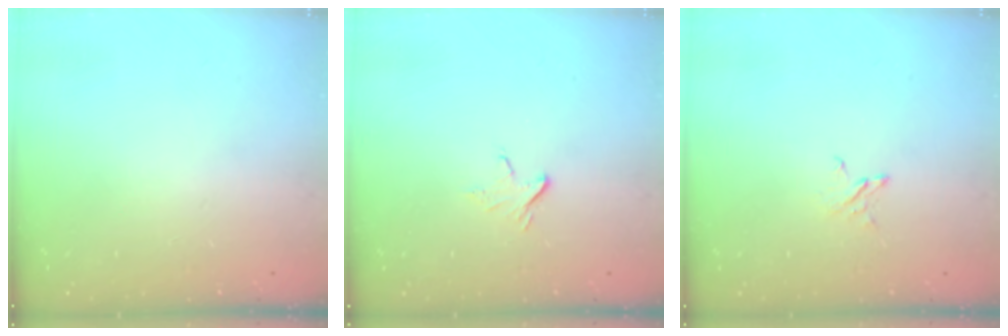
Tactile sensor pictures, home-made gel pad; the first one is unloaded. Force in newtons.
{"total": 3.4, "press": 3.4, "slide": 0.3}
{"total": 2.7, "press": 2.7, "slide": 0.3}